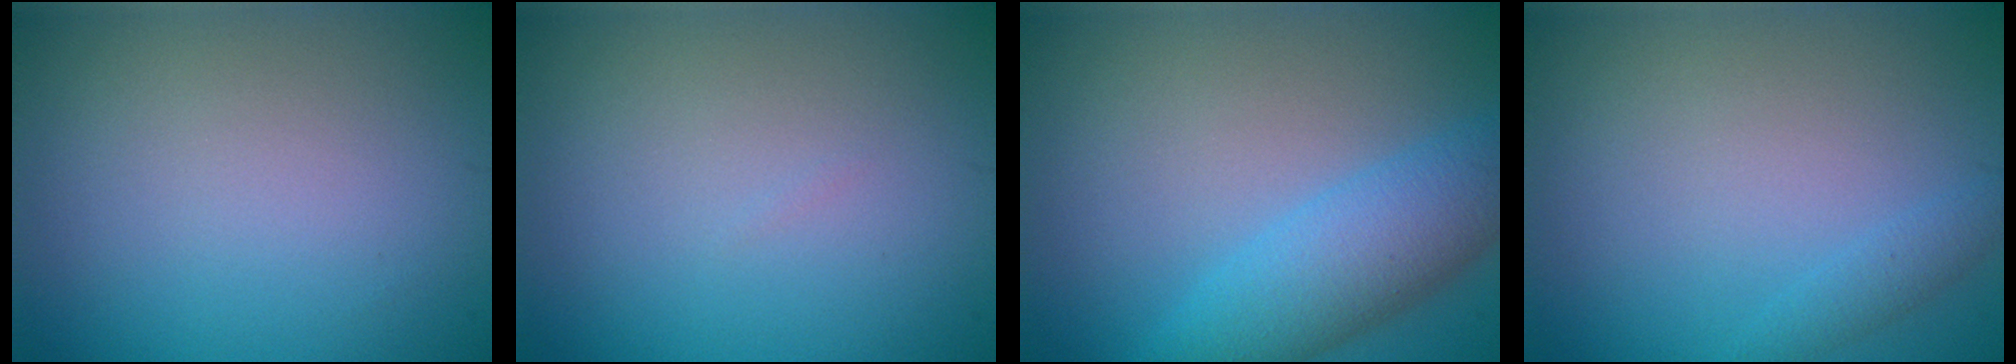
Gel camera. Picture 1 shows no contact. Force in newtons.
{"total": 0.0}
{"total": 5.6, "press": 5.6, "slide": 0.1}
{"total": 1.2, "press": 1.2, "slide": 0.1}